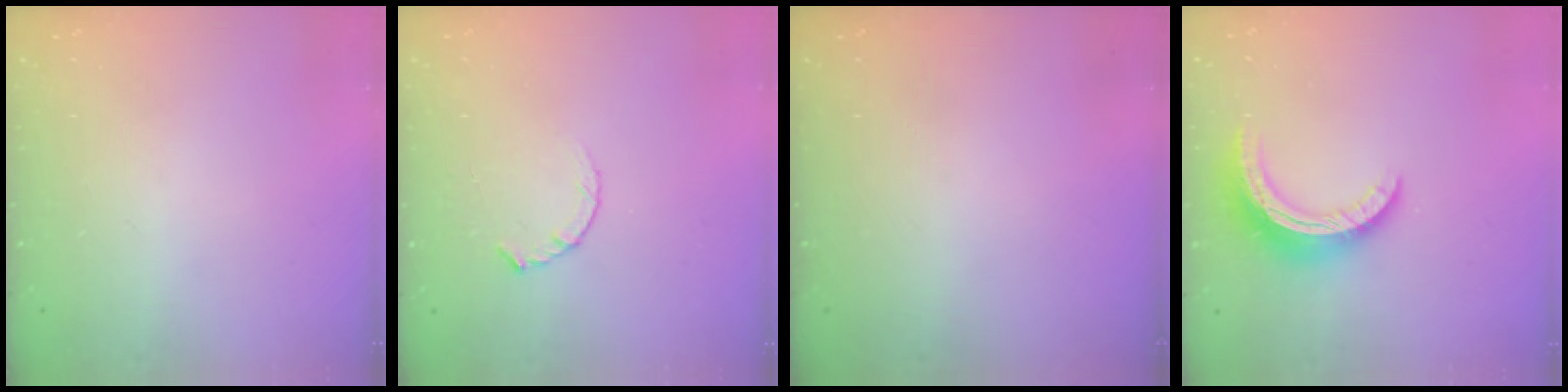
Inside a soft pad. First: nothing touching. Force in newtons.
{"total": 2.8, "press": 2.8, "slide": 0.4}
{"total": 0.0}
{"total": 12.9, "press": 12.9, "slide": 0.3}